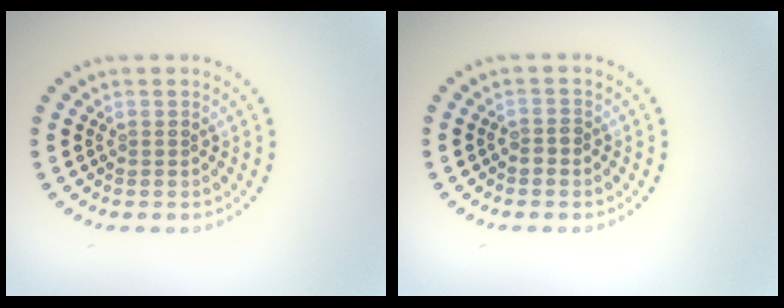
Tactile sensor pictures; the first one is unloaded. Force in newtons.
{"total": 0.9, "press": 0.8, "slide": 0.4}